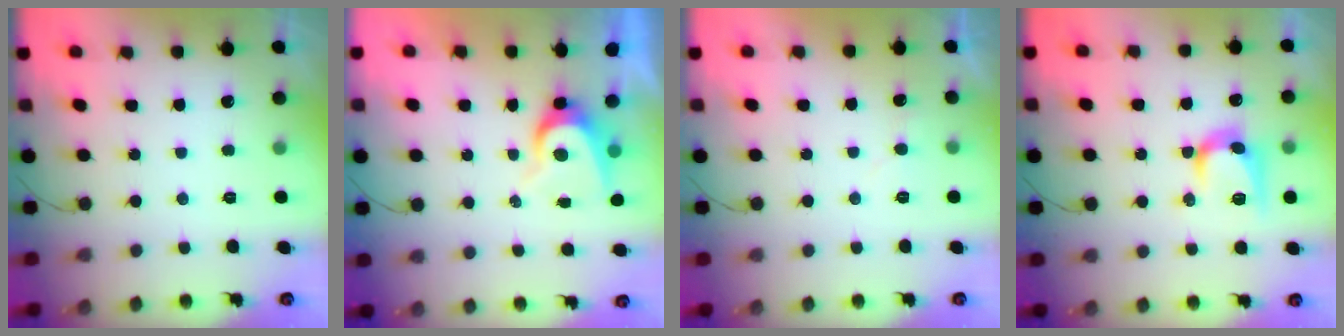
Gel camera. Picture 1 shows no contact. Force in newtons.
{"total": 6.4, "press": 6.4, "slide": 0.5}
{"total": 3.9, "press": 3.8, "slide": 0.3}
{"total": 11.5, "press": 11.5, "slide": 0.3}